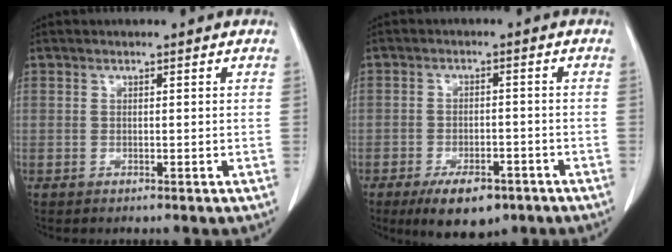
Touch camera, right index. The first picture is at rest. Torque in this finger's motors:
{"motor_torque": [0.38, -0.38, 0.03, 0.00]}